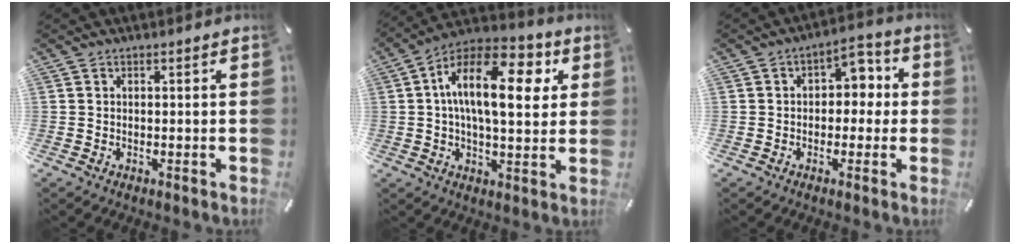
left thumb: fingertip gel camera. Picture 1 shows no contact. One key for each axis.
{"total": 18.6, "fx": 4.8, "fy": 9.0, "fz": 15.5, "tx": -0.278, "ty": -0.009, "tz": 0.069}
{"total": 5.7, "fx": 0.0, "fy": 4.5, "fz": 3.5, "tx": -0.032, "ty": -0.004, "tz": -0.012}